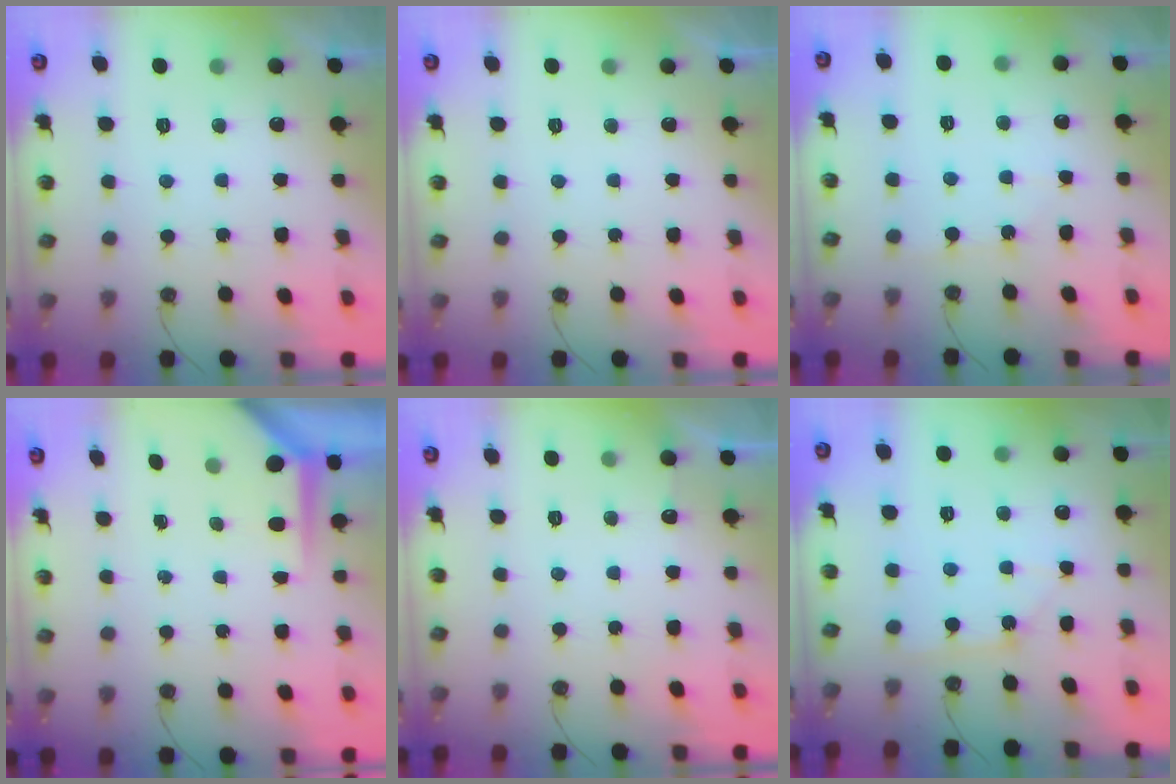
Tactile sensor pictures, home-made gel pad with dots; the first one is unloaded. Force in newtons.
{"total": 0.0}
{"total": 3.0, "press": 3.0, "slide": 0.4}
{"total": 4.0, "press": 4.0, "slide": 0.3}
{"total": 2.8, "press": 2.8, "slide": 0.4}
{"total": 2.0, "press": 2.0, "slide": 0.3}